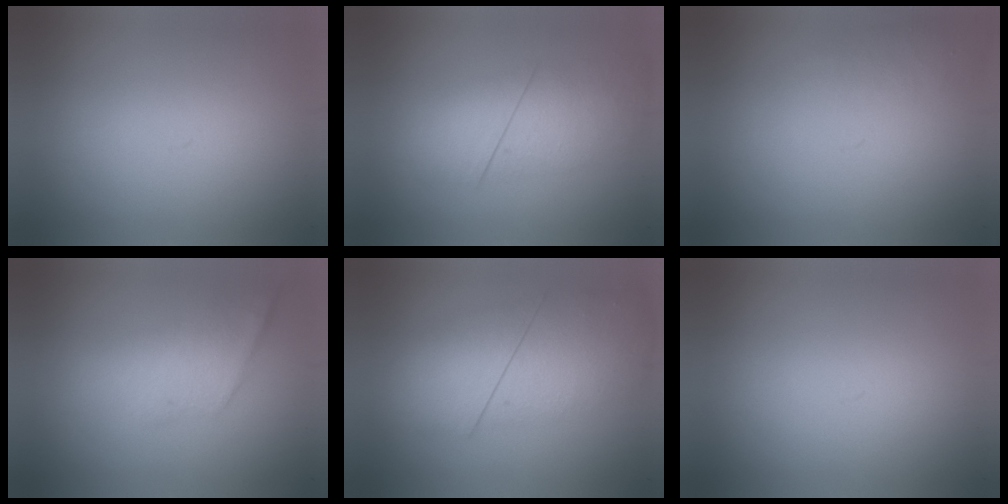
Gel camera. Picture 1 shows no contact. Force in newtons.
{"total": 2.8}
{"total": 1.4}
{"total": 2.2}
{"total": 4.5}
{"total": 0.0}